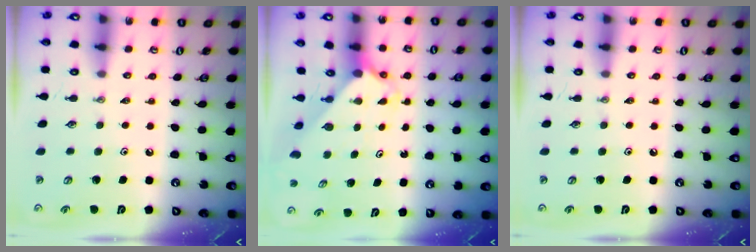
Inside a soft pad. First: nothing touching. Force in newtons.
{"total": 2.4, "press": 2.3, "slide": 0.3}
{"total": 0.0}